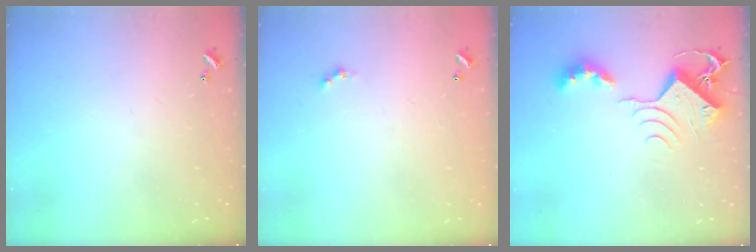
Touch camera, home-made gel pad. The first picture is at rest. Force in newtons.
{"total": 0.0}
{"total": 9.4, "press": 9.4, "slide": 1.1}